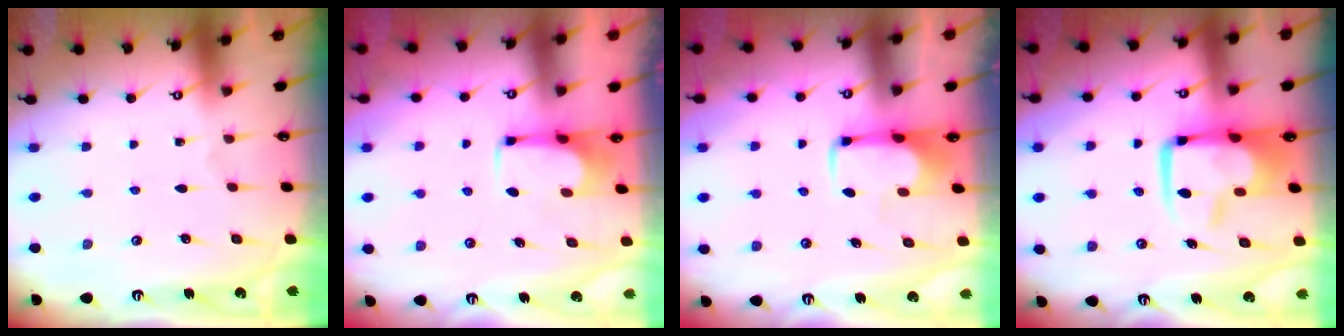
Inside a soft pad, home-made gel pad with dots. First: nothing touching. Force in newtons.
{"total": 0.0}
{"total": 1.9, "press": 1.8, "slide": 0.4}
{"total": 11.4, "press": 11.2, "slide": 2.1}